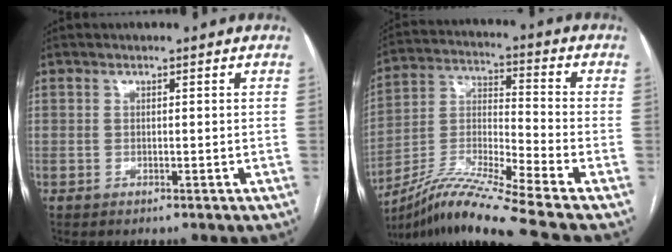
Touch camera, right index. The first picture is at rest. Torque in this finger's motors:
{"motor_torque": [-0.21, -0.76, 0.05, 0.04]}